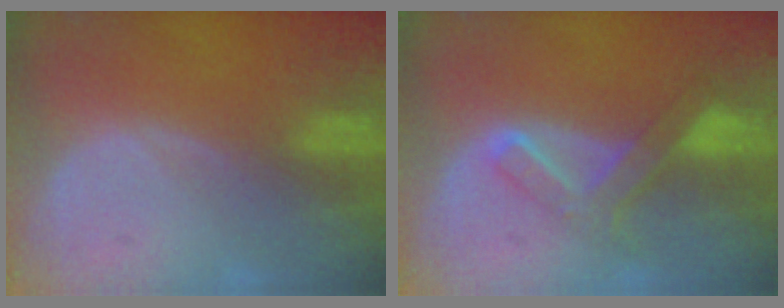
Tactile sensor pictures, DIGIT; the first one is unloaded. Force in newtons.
{"total": 6.6, "press": 5.8, "slide": 3.0}